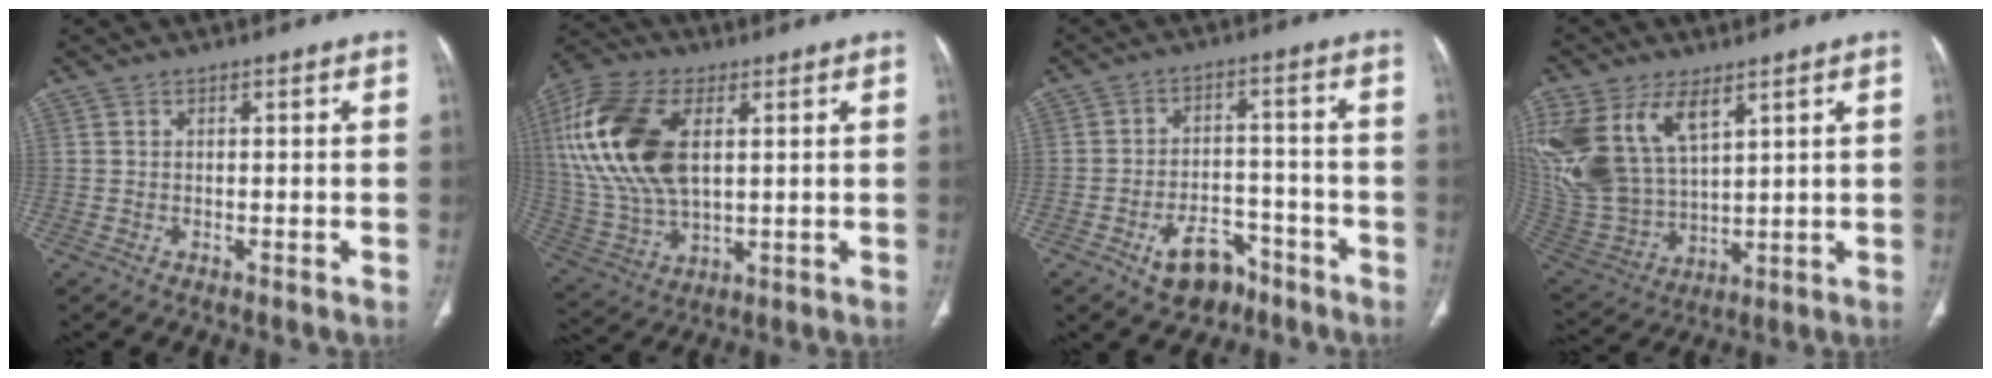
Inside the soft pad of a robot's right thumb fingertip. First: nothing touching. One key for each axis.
{"total": 21.3, "fx": 4.9, "fy": 11.6, "fz": 17.2, "tx": -0.373, "ty": -0.007, "tz": 0.093}
{"total": 8.6, "fx": -5.2, "fy": 5.4, "fz": 4.2, "tx": -0.043, "ty": 0.042, "tz": -0.075}
{"total": 20.8, "fx": 9.2, "fy": 12.0, "fz": 14.3, "tx": -0.315, "ty": -0.019, "tz": 0.194}